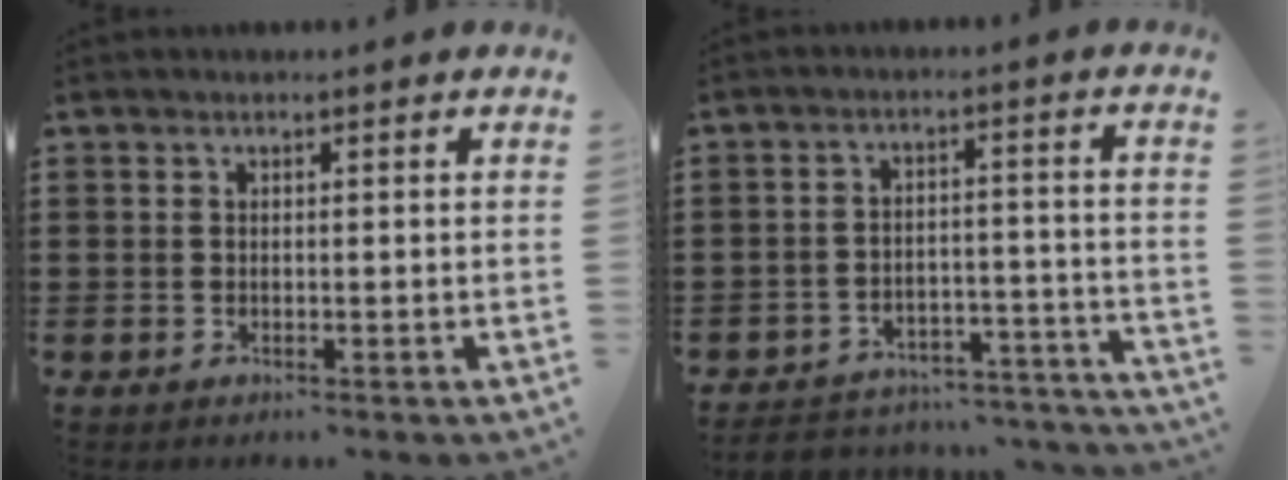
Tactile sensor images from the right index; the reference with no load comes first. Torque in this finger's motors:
{"motor_torque": [-2.14, 0.00, -1.05, -0.21]}